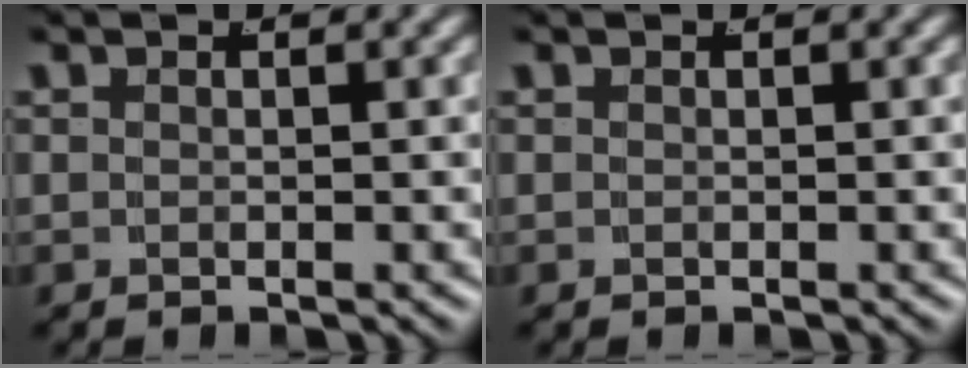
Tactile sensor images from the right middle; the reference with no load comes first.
{"total": 0.0}